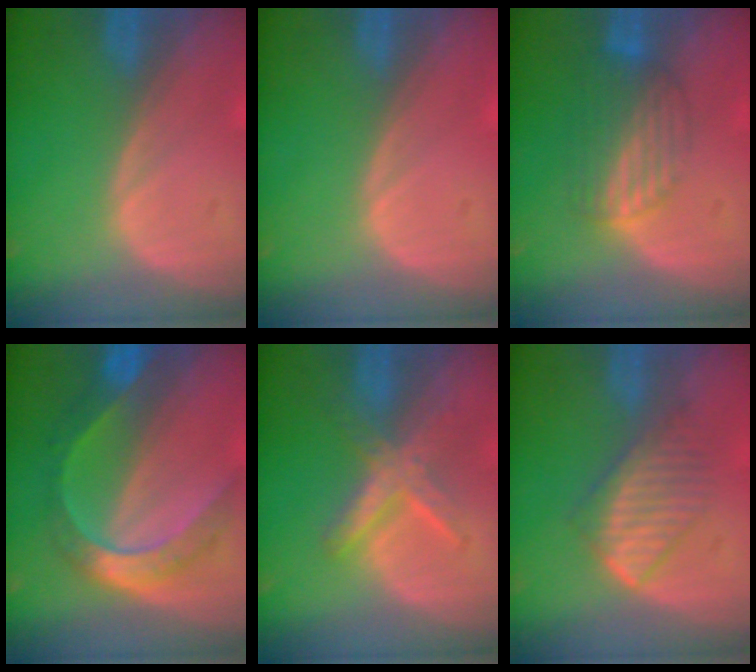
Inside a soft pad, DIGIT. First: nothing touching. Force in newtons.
{"total": 0.5, "press": 0.1, "slide": 0.5}
{"total": 6.9, "press": 6.0, "slide": 3.5}
{"total": 8.4, "press": 8.4, "slide": 0.8}
{"total": 5.6, "press": 5.6, "slide": 0.0}
{"total": 6.0, "press": 5.7, "slide": 2.0}